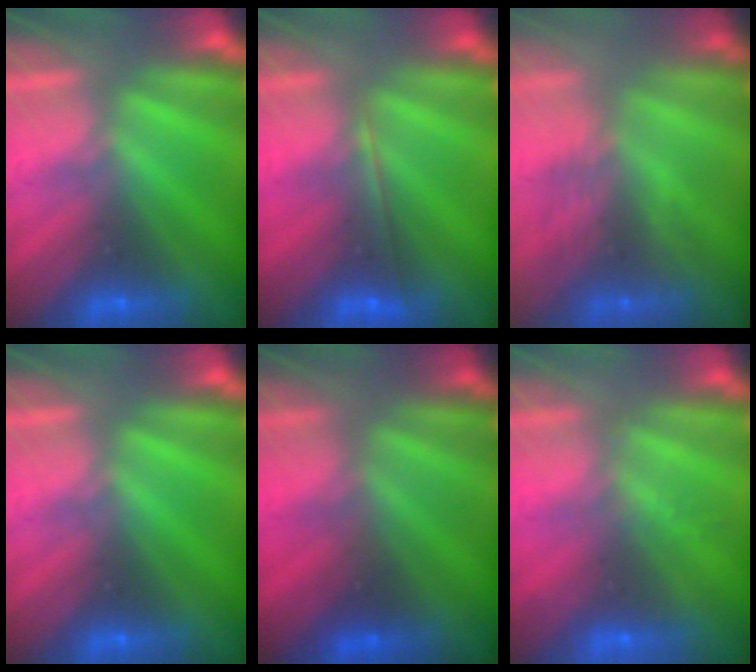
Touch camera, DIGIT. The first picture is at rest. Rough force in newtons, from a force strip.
{"total": 1.8}
{"total": 3.0}
{"total": 0.0}
{"total": 1.7}
{"total": 2.0}